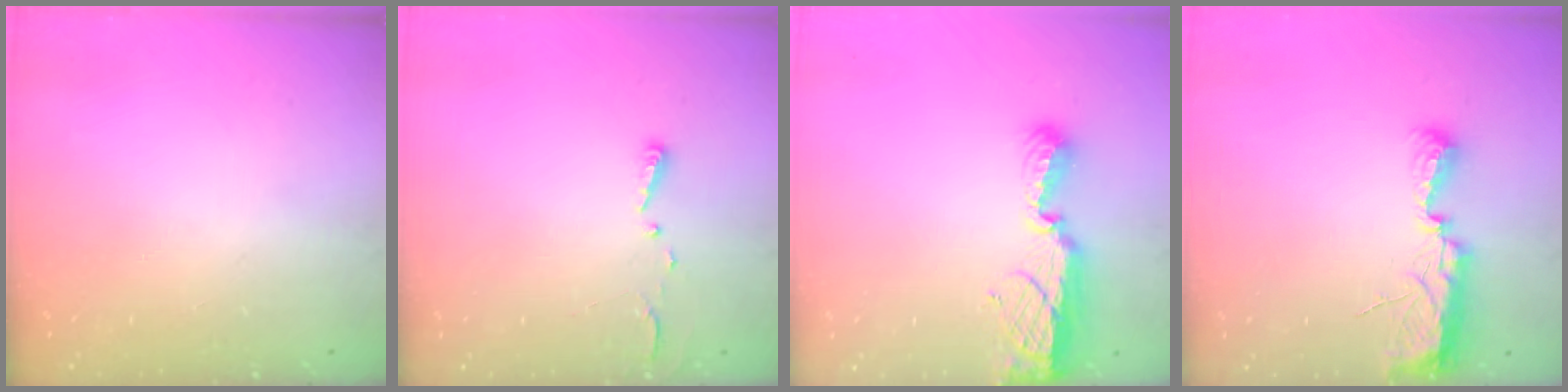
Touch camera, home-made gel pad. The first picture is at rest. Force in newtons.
{"total": 2.7, "press": 2.7, "slide": 0.4}
{"total": 11.4, "press": 10.2, "slide": 4.9}
{"total": 10.6, "press": 9.2, "slide": 5.3}